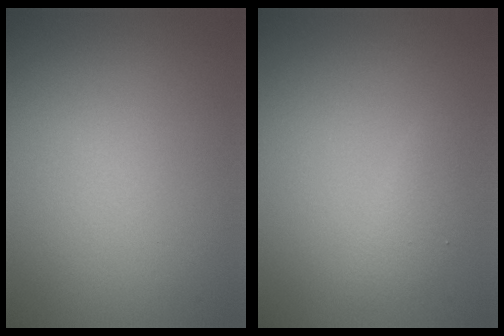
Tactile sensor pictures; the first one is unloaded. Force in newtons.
{"total": 1.5, "press": 1.5, "slide": 0.1}